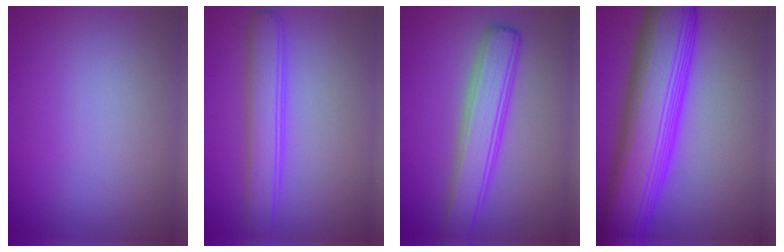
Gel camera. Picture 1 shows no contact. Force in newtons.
{"total": 3.7, "press": 3.7, "slide": 0.1}
{"total": 4.9, "press": 4.9, "slide": 0.2}
{"total": 12.2, "press": 12.2, "slide": 0.2}